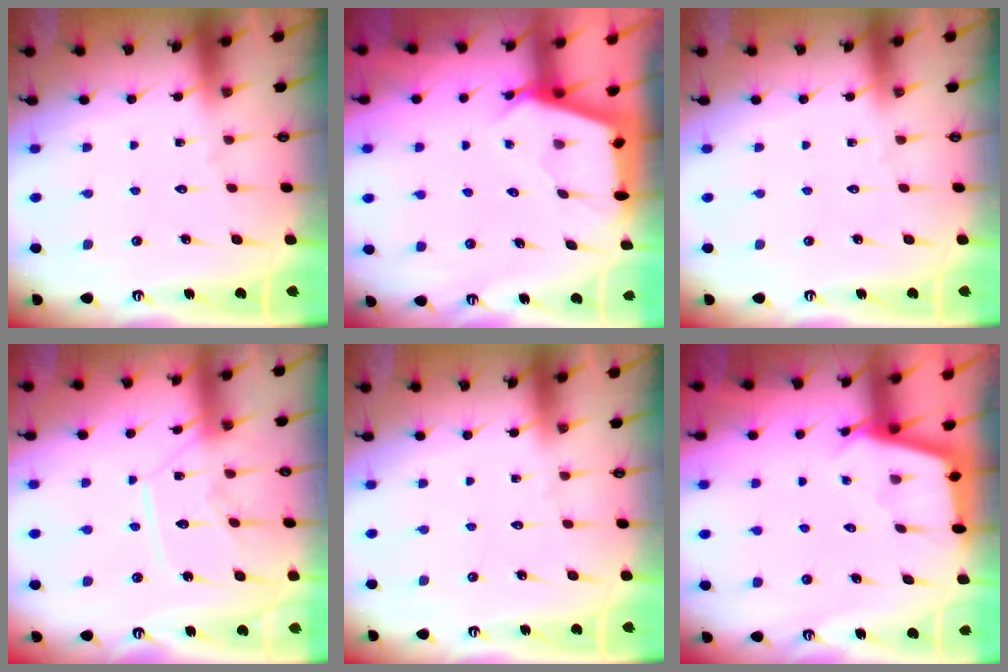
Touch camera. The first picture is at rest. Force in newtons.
{"total": 2.7, "press": 2.7, "slide": 0.3}
{"total": 0.0}
{"total": 10.4, "press": 10.3, "slide": 0.8}
{"total": 0.0}
{"total": 2.9, "press": 2.9, "slide": 0.3}